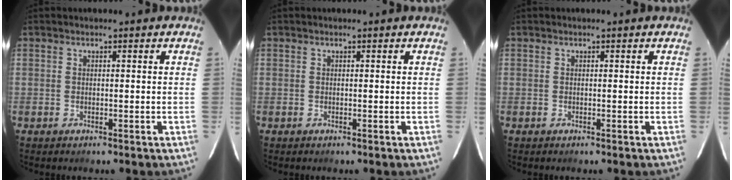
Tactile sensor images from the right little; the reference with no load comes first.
{"total": 0.0}
{"total": 0.0}